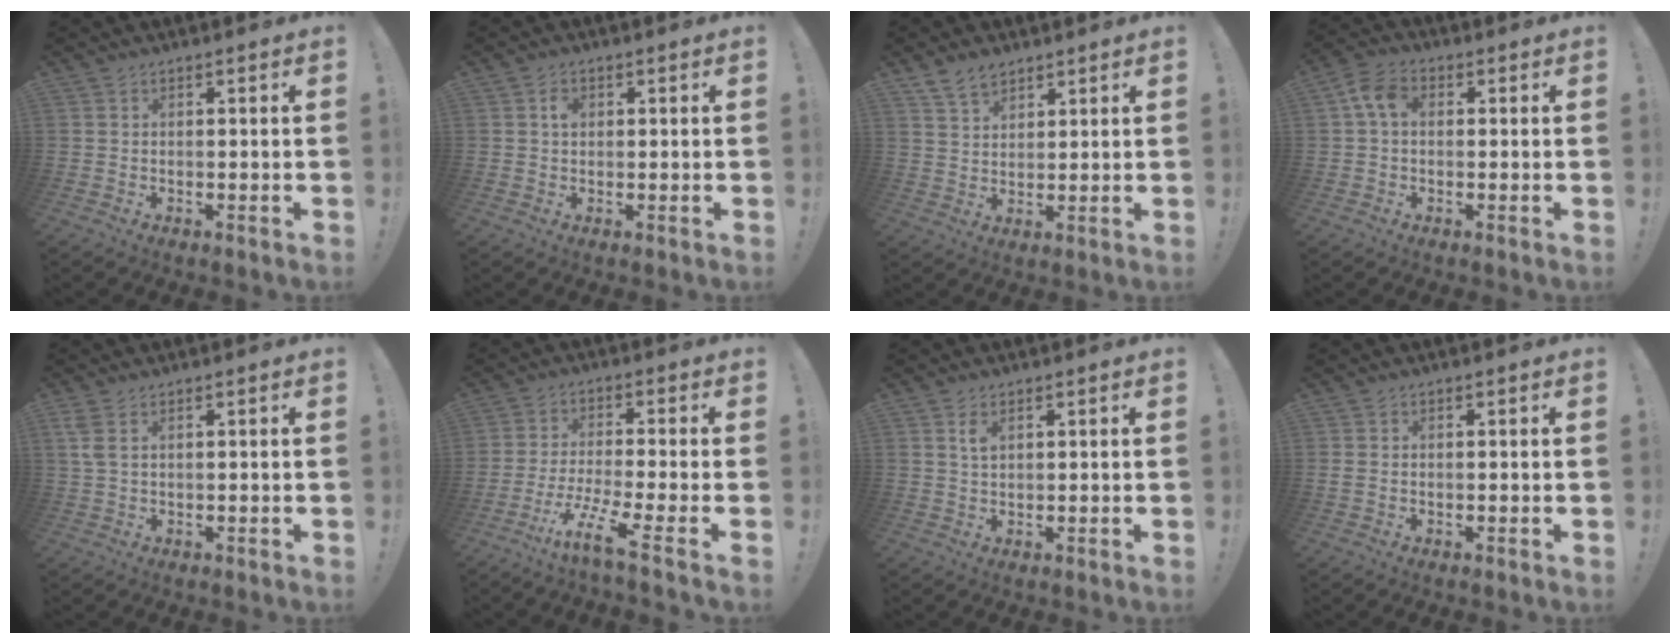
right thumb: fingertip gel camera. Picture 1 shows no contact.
{"total": 1.9, "force": [0.5, 1.4, 1.2], "torque": [-0.007, -0.002, 0.003]}
{"total": 6.0, "force": [4.6, 3.4, 2.0], "torque": [-0.038, -0.021, 0.088]}
{"total": 7.0, "force": [1.1, 4.7, 5.0], "torque": [-0.112, 0.014, 0.023]}
{"total": 3.2, "force": [1.4, 1.3, 2.6], "torque": [-0.057, 0.003, 0.028]}
{"total": 10.6, "force": [-6.1, 0.9, 8.6], "torque": [-0.172, 0.014, -0.105]}
{"total": 2.7, "force": [1.4, 1.4, 1.8], "torque": [-0.020, -0.006, 0.021]}
{"total": 0.6, "force": [0.0, 0.4, 0.4], "torque": [-0.009, 0.001, 0.001]}